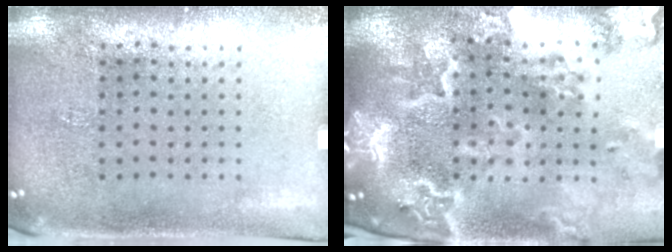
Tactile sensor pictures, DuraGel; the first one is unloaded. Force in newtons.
{"total": 4.7, "press": 3.8, "slide": 2.7}